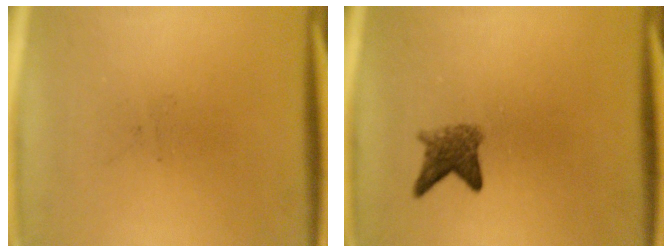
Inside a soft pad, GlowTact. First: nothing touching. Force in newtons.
{"total": 3.2}